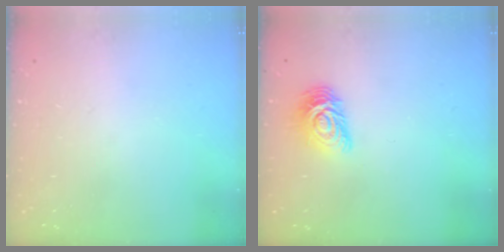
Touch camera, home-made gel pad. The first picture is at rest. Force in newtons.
{"total": 8.5, "press": 8.5, "slide": 0.5}